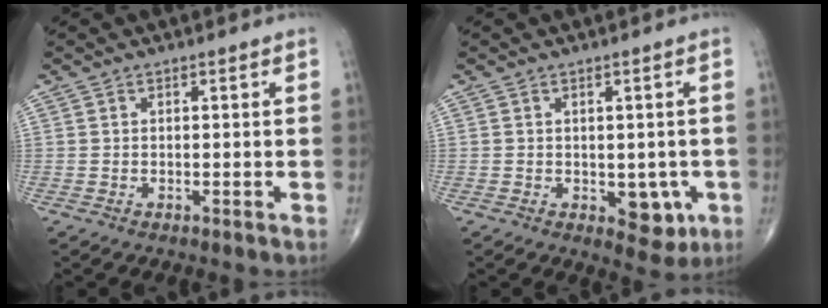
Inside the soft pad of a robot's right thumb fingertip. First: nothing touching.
{"total": 5.6, "force": [-1.4, 3.5, 4.1], "torque": [-0.017, -0.004, -0.009]}